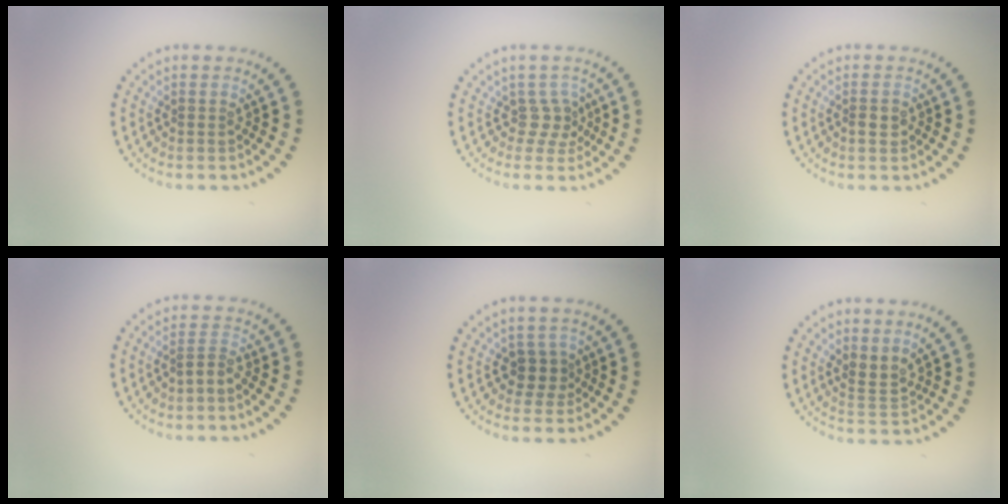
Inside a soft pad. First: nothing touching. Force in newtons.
{"total": 2.0, "press": 1.3, "slide": 1.5}
{"total": 1.2, "press": 1.1, "slide": 0.4}
{"total": 1.3, "press": 0.9, "slide": 0.9}
{"total": 2.1, "press": 1.7, "slide": 1.2}
{"total": 2.1, "press": 1.6, "slide": 1.3}